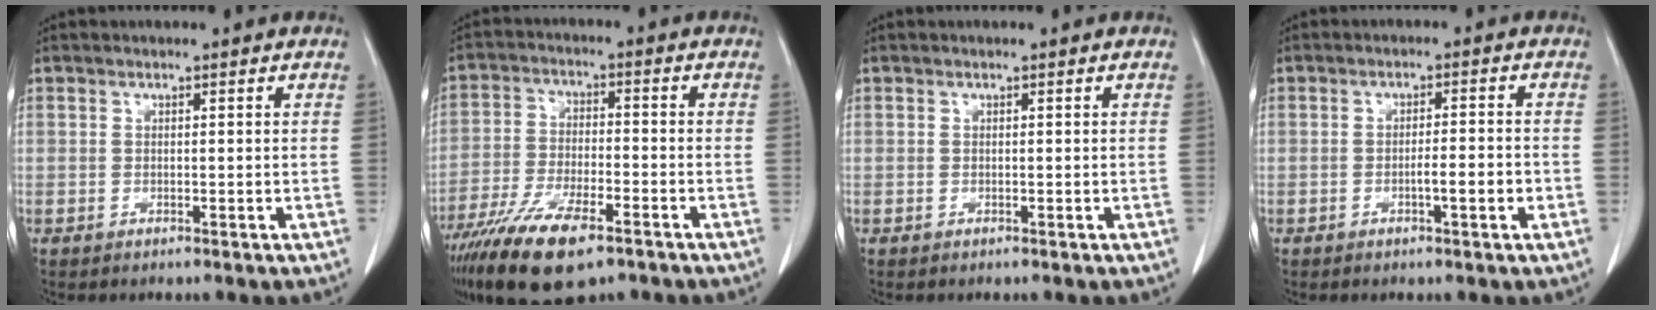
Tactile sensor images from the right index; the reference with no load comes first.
{"total": 13.0, "force": [-8.6, 3.5, 9.1], "torque": [-0.176, -0.024, -0.153]}
{"total": 0.0}
{"total": 3.6, "force": [-1.2, 0.2, 3.4], "torque": [-0.052, 0.000, -0.019]}